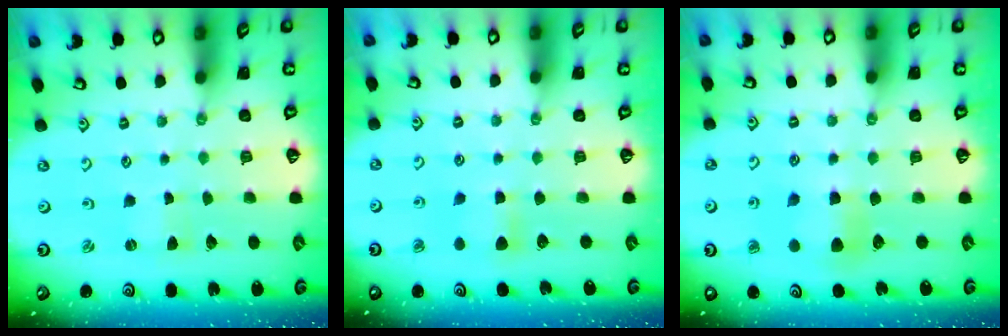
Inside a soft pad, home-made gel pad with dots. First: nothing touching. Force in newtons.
{"total": 4.8, "press": 4.7, "slide": 0.5}
{"total": 5.6, "press": 5.6, "slide": 0.1}